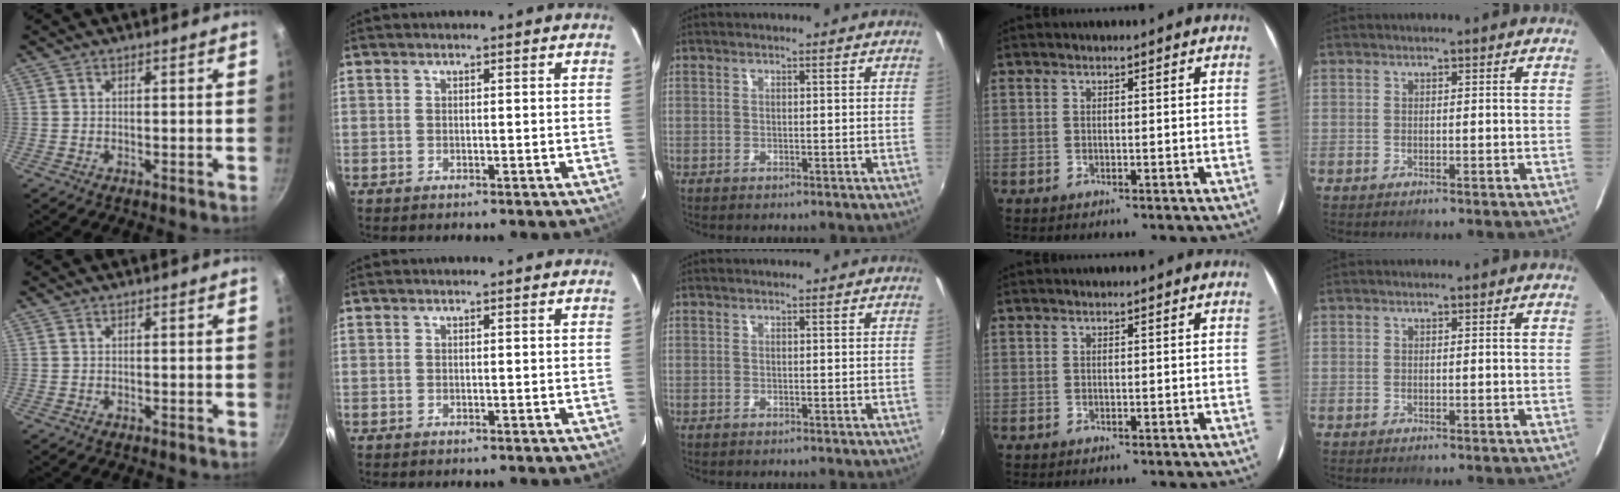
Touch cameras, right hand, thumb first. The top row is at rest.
{}